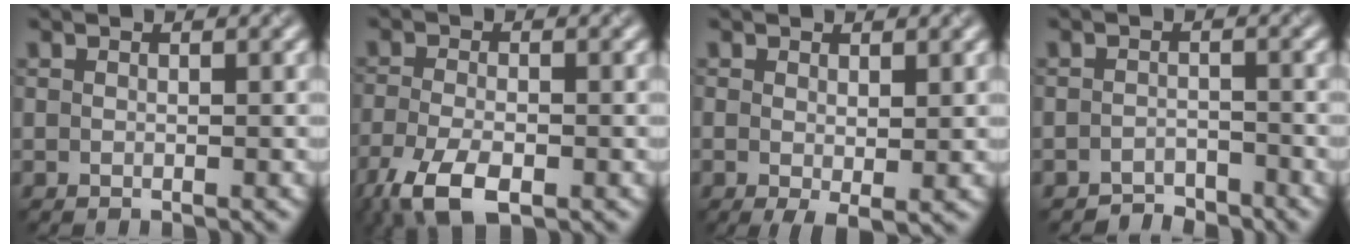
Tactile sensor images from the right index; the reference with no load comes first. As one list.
[{"total": 6.1, "force": [-3.5, 2.5, 4.4], "torque": [-0.097, -0.017, -0.070]}, {"total": 2.0, "force": [-0.1, 0.8, 1.8], "torque": [-0.031, -0.008, 0.001]}, {"total": 2.3, "force": [-2.2, 0.7, 0.1], "torque": [0.006, 0.008, -0.040]}]